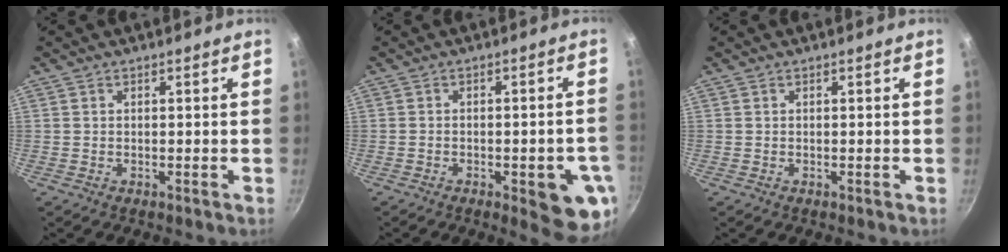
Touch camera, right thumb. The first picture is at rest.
{"total": 10.5, "force": [-3.6, 3.5, 9.2], "torque": [-0.083, 0.009, -0.041]}
{"total": 0.0}